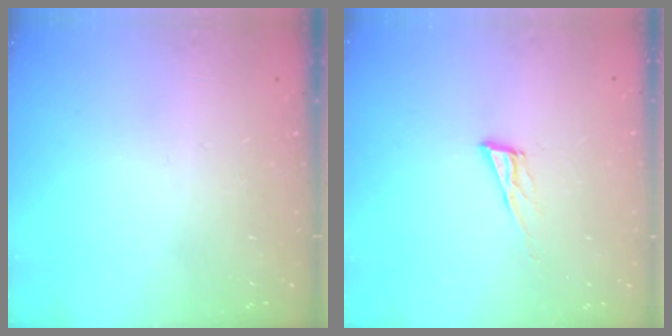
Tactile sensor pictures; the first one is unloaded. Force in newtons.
{"total": 8.7, "press": 8.3, "slide": 2.6}